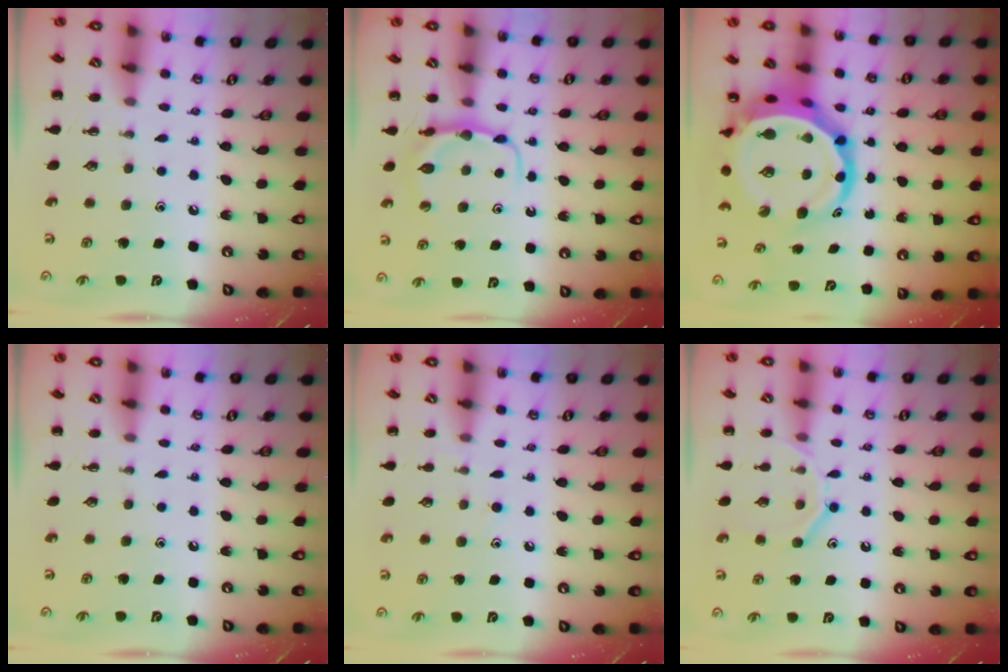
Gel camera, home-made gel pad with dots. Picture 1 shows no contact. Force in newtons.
{"total": 7.2, "press": 7.2, "slide": 0.9}
{"total": 11.5, "press": 11.0, "slide": 3.1}
{"total": 0.0}
{"total": 6.3, "press": 6.0, "slide": 1.9}
{"total": 11.0, "press": 10.9, "slide": 1.5}